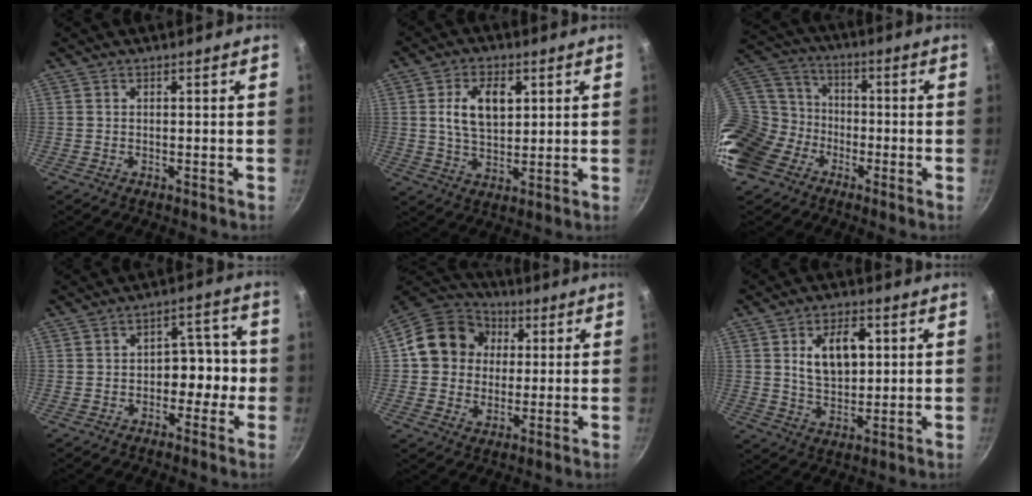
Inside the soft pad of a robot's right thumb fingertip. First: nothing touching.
{"total": 9.2, "force": [2.4, 5.3, 7.0], "torque": [-0.112, -0.009, 0.048]}
{"total": 21.8, "force": [-9.2, 16.6, 10.7], "torque": [-0.279, 0.052, -0.178]}
{"total": 8.2, "force": [-1.6, 5.4, 5.9], "torque": [-0.042, 0.038, -0.032]}
{"total": 14.0, "force": [2.0, 12.3, 6.4], "torque": [-0.087, 0.012, 0.029]}
{"total": 10.1, "force": [2.5, 6.0, 7.7], "torque": [-0.107, -0.008, 0.048]}